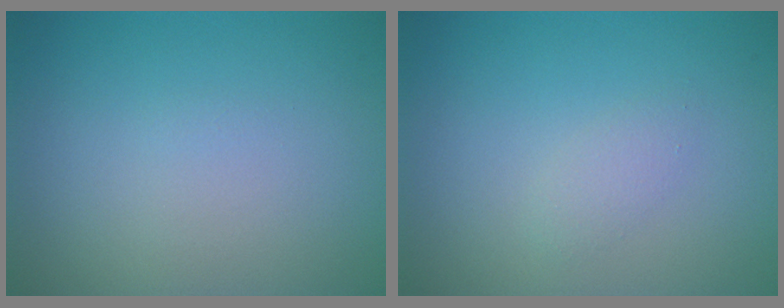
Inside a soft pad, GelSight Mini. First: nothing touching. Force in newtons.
{"total": 1.0, "press": 1.0, "slide": 0.0}